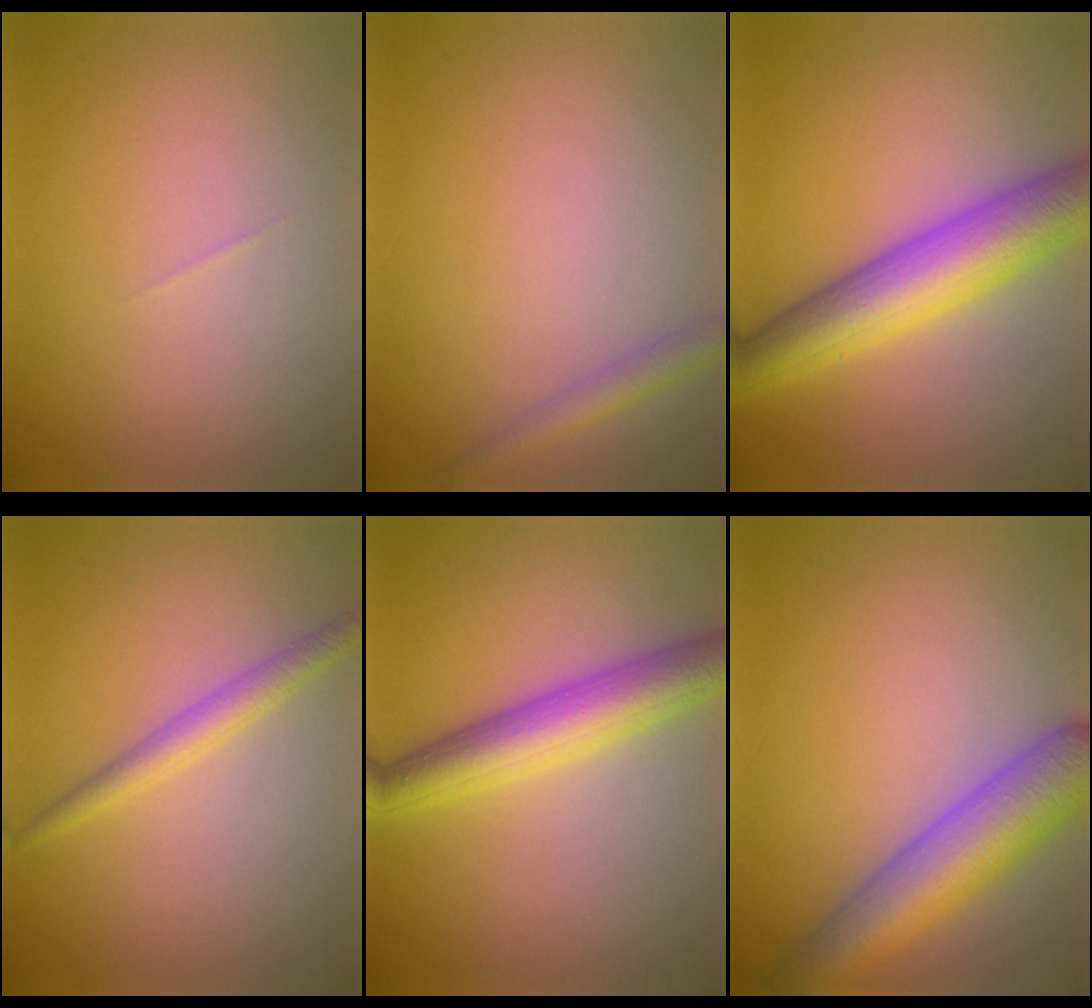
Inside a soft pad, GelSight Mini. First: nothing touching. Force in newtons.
{"total": 1.8, "press": 1.8, "slide": 0.0}
{"total": 8.6, "press": 8.6, "slide": 0.2}
{"total": 2.3, "press": 2.2, "slide": 0.1}
{"total": 6.1, "press": 6.1, "slide": 0.2}
{"total": 7.4, "press": 7.4, "slide": 0.4}